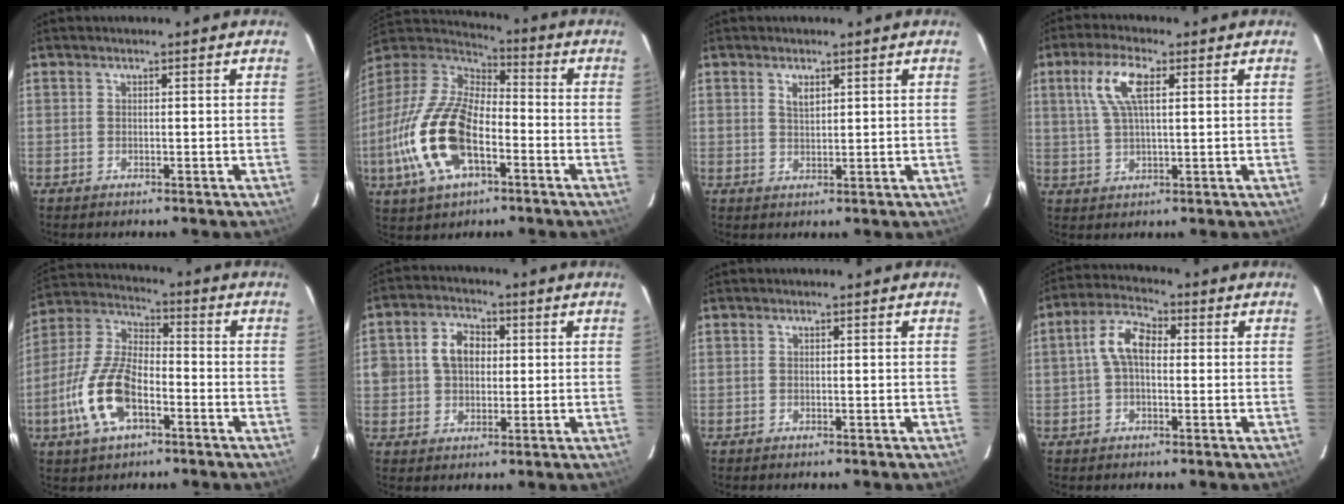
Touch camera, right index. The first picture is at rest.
{"total": 21.3, "force": [-7.0, 10.5, 17.1], "torque": [-0.372, -0.023, -0.134]}
{"total": 2.3, "force": [1.2, 1.2, 1.5], "torque": [-0.025, 0.002, 0.022]}
{"total": 7.8, "force": [2.7, 2.7, 6.8], "torque": [-0.139, 0.013, 0.053]}
{"total": 14.2, "force": [-5.6, 6.7, 11.2], "torque": [-0.247, 0.002, -0.108]}
{"total": 7.0, "force": [1.0, 5.6, 4.1], "torque": [-0.081, 0.024, 0.020]}
{"total": 0.0}
{"total": 6.5, "force": [0.3, 3.7, 5.3], "torque": [-0.109, 0.022, 0.003]}